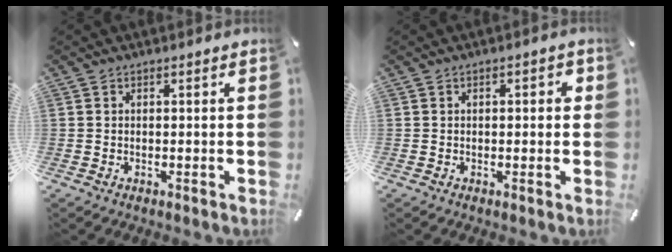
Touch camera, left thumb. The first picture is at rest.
{"total": 1.5, "force": [0.0, 0.9, 1.3], "torque": [-0.016, 0.004, -0.004]}